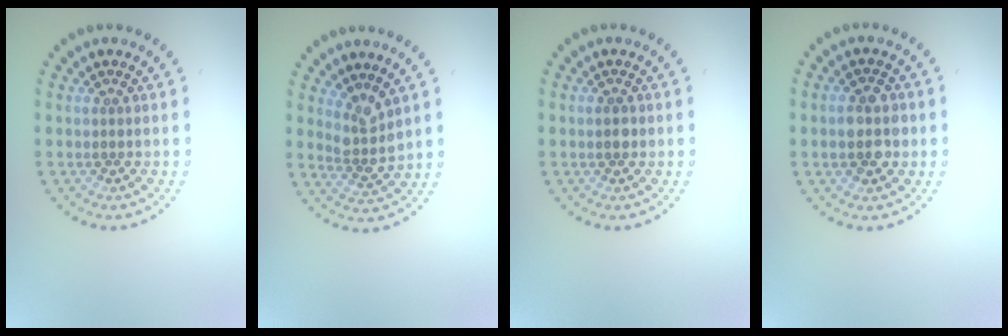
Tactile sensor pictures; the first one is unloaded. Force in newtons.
{"total": 2.6, "press": 1.9, "slide": 1.7}
{"total": 1.3, "press": 1.3, "slide": 0.1}
{"total": 3.1, "press": 3.1, "slide": 0.1}